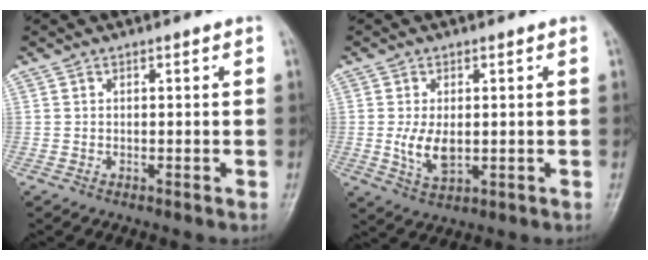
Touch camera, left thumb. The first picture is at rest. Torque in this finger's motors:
{"motor_torque": [0.01, 0.34, 0.89, 0.26, 0.11]}